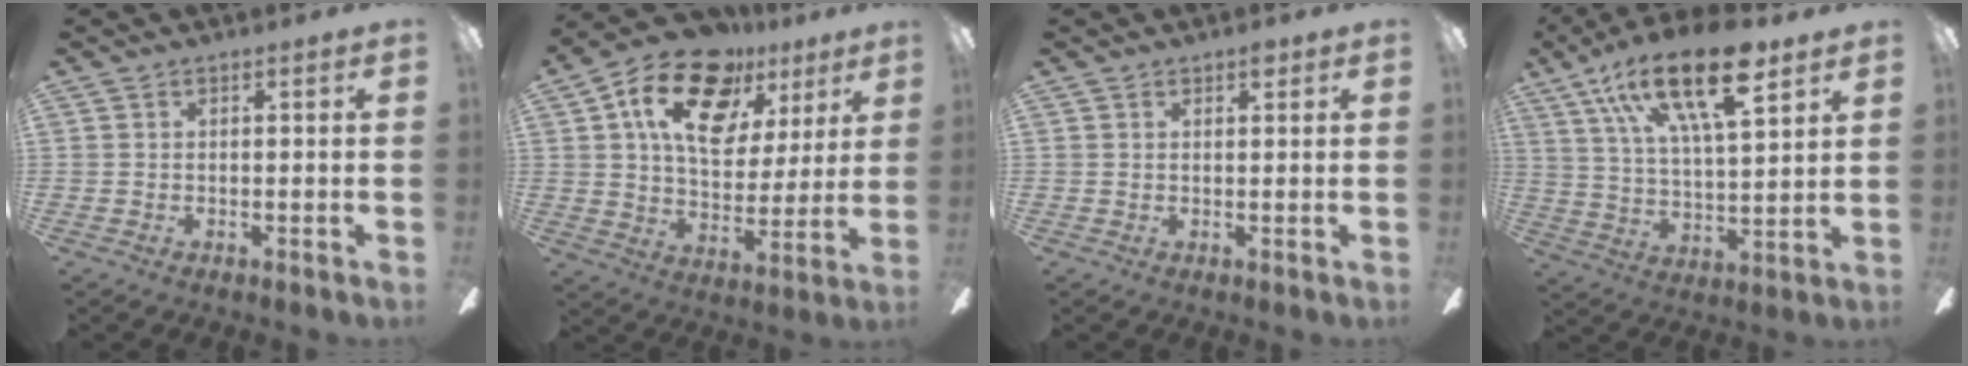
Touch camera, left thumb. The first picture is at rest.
{"total": 19.6, "force": [10.8, 11.4, 11.8], "torque": [-0.195, -0.044, 0.192]}
{"total": 1.7, "force": [1.4, 0.5, 1.0], "torque": [-0.013, -0.003, 0.022]}
{"total": 22.1, "force": [12.9, 8.1, 15.9], "torque": [-0.292, -0.052, 0.211]}